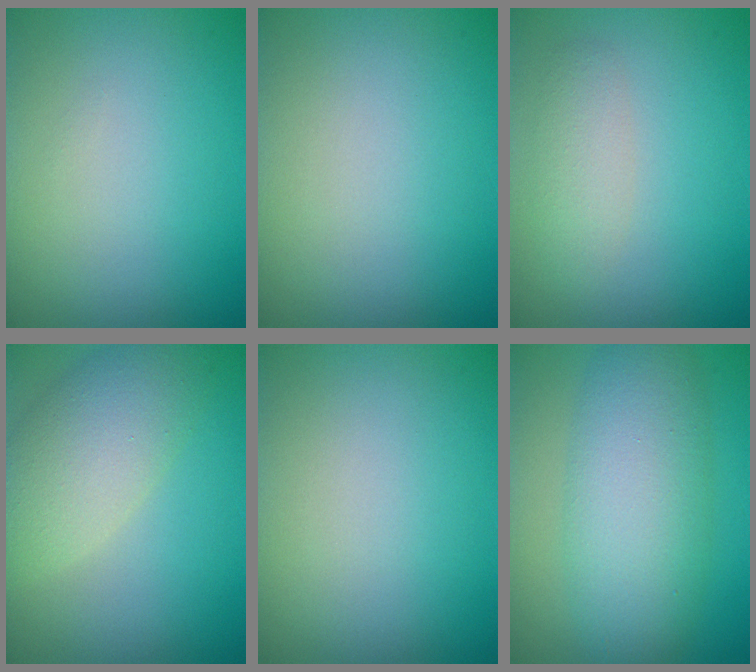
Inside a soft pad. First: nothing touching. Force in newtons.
{"total": 0.0}
{"total": 2.1, "press": 2.1, "slide": 0.2}
{"total": 5.5, "press": 5.5, "slide": 0.4}
{"total": 0.0}
{"total": 7.3, "press": 7.3, "slide": 0.3}